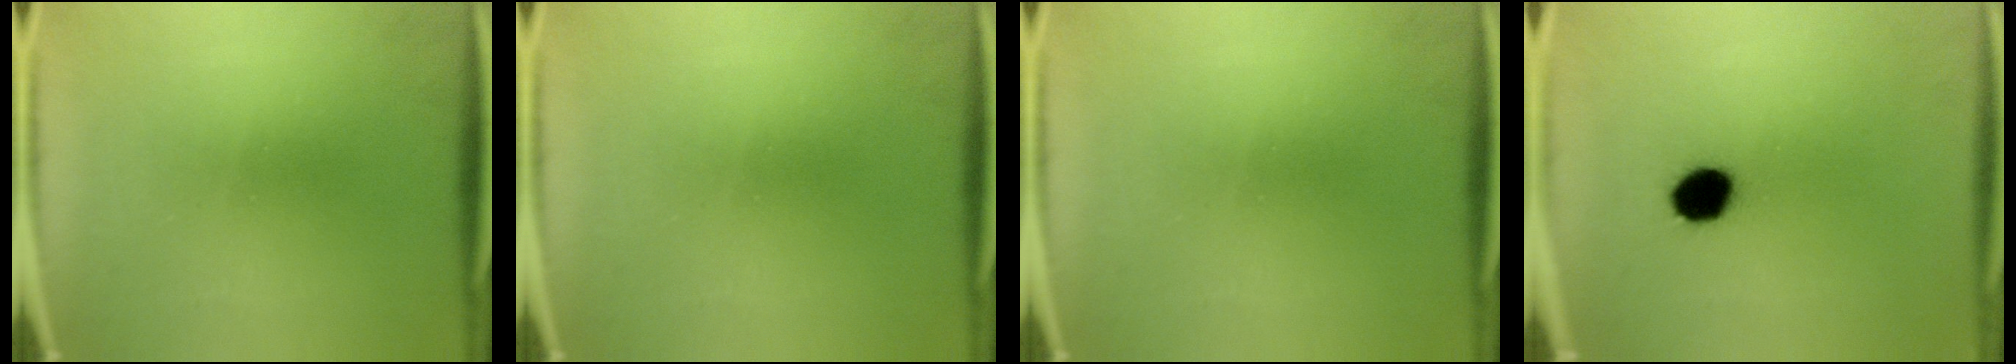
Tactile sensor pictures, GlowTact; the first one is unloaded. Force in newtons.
{"total": 0.0}
{"total": 0.0}
{"total": 7.0}